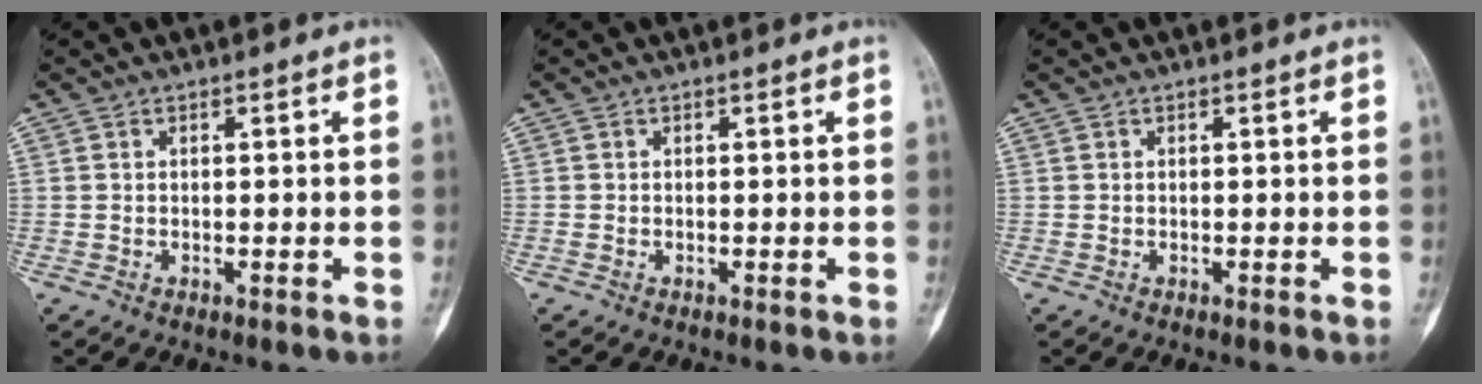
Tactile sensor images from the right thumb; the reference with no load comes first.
{"total": 0.0}
{"total": 0.0}